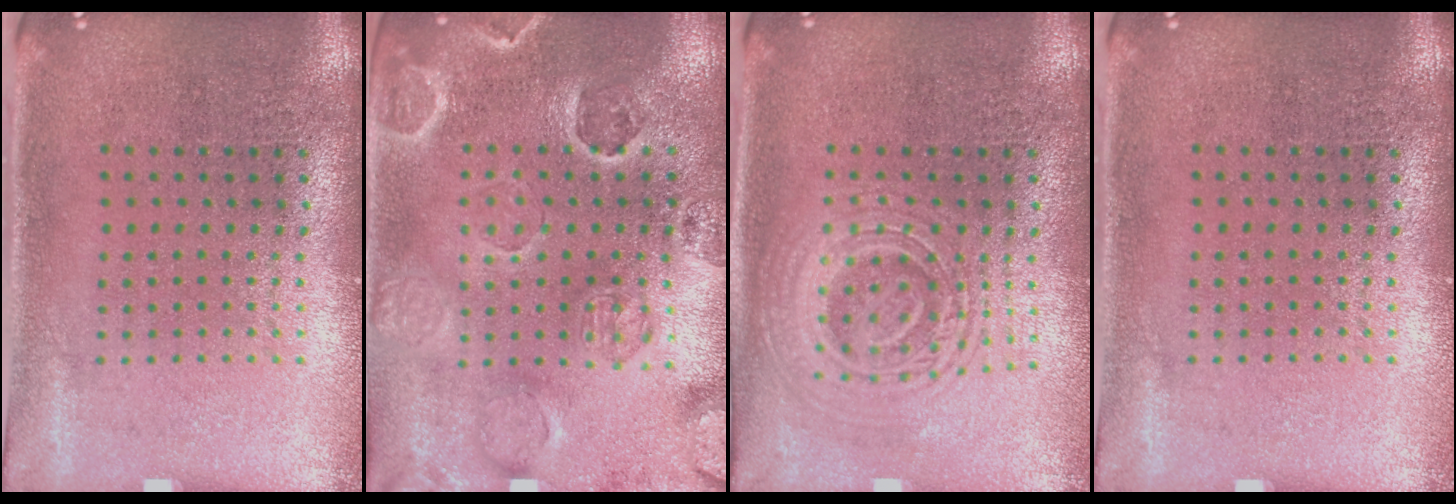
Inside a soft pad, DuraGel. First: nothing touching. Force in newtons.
{"total": 2.6, "press": 2.5, "slide": 0.6}
{"total": 2.8, "press": 2.8, "slide": 0.6}
{"total": 0.0}